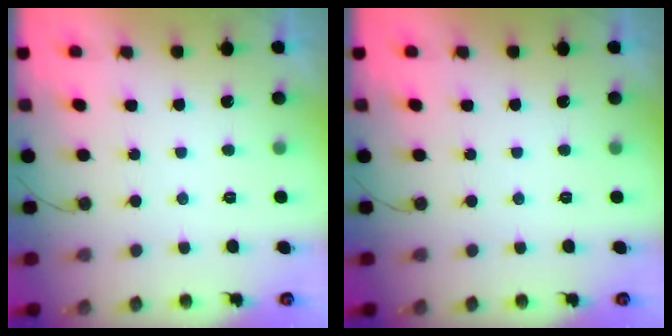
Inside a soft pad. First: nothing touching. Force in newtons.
{"total": 0.0}